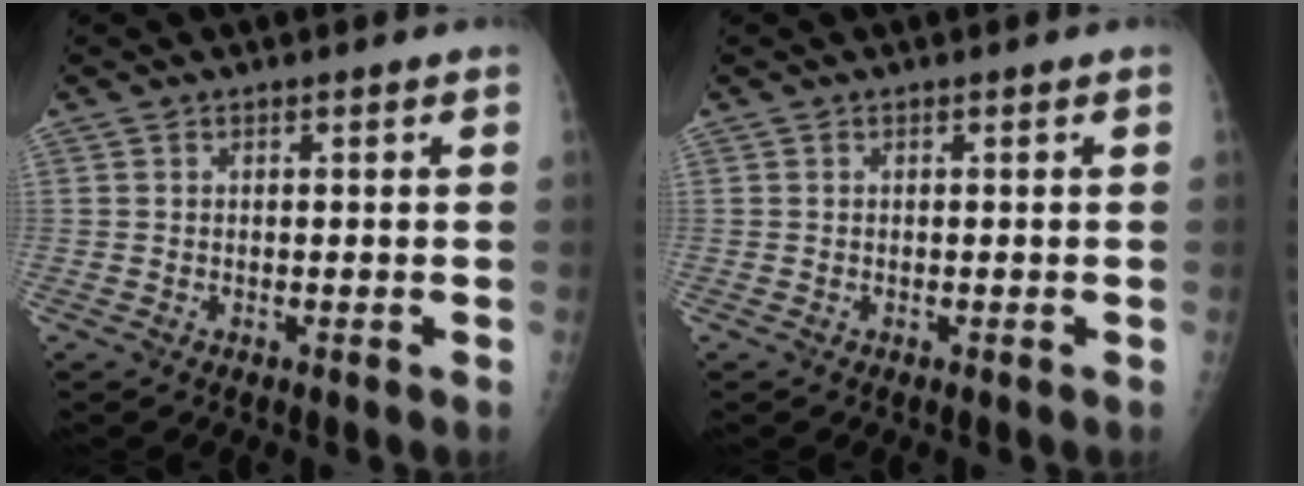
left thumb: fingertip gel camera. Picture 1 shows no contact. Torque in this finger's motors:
{"motor_torque": [-0.03, 0.03, -0.02, 0.01, 0.00]}